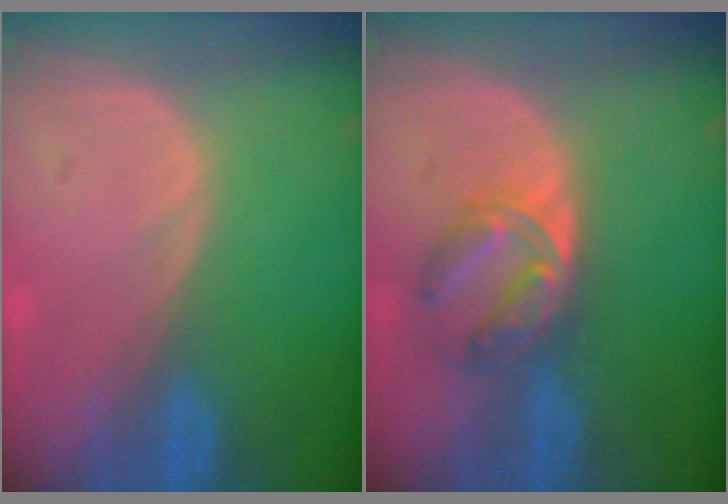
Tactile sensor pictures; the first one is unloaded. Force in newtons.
{"total": 5.8, "press": 5.5, "slide": 1.7}